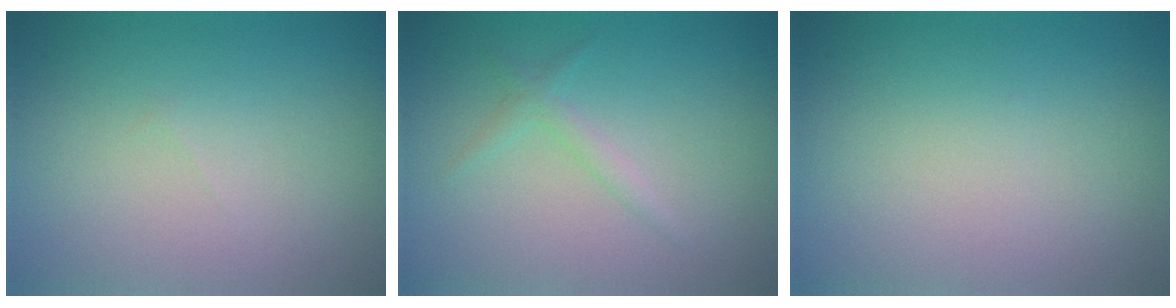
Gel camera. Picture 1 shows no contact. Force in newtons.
{"total": 1.3, "press": 1.3, "slide": 0.0}
{"total": 0.0}